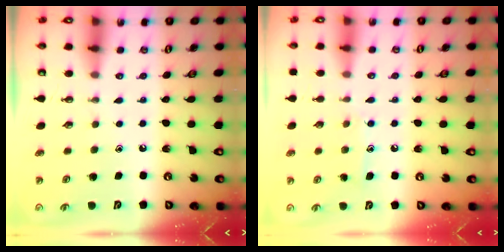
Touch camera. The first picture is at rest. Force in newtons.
{"total": 6.6, "press": 6.6, "slide": 0.1}